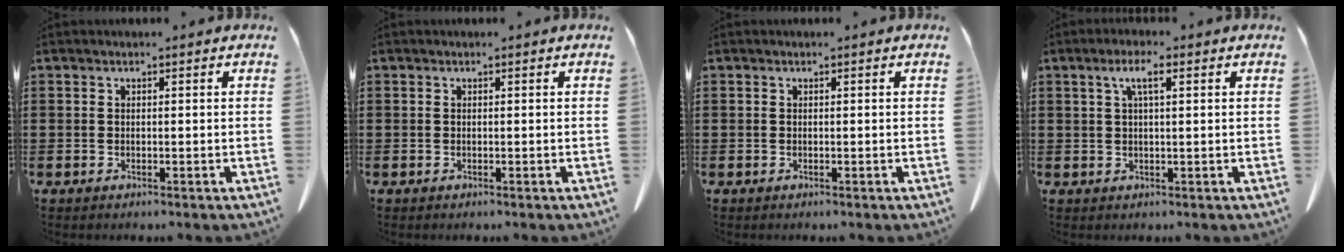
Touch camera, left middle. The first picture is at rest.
{"total": 0.0}
{"total": 0.0}
{"total": 3.6, "force": [1.3, 0.8, 3.2], "torque": [-0.066, 0.008, 0.020]}